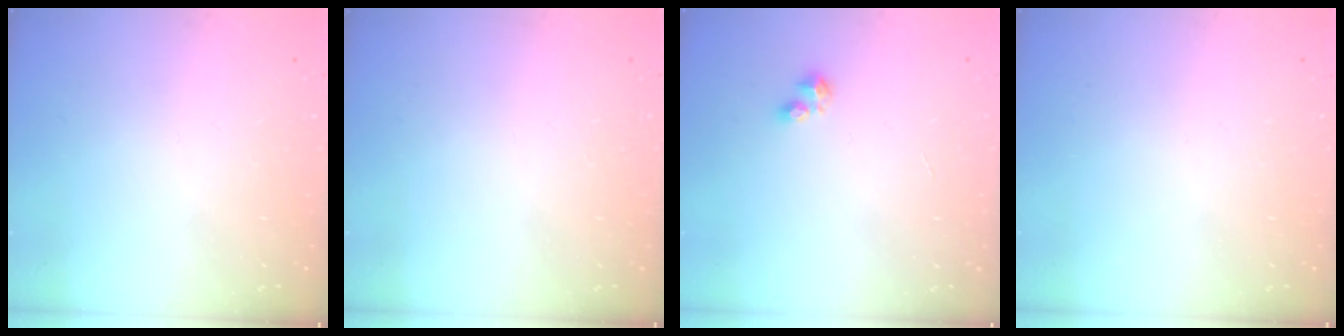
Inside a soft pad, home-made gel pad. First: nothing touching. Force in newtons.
{"total": 0.0}
{"total": 2.5, "press": 2.5, "slide": 0.4}
{"total": 0.0}